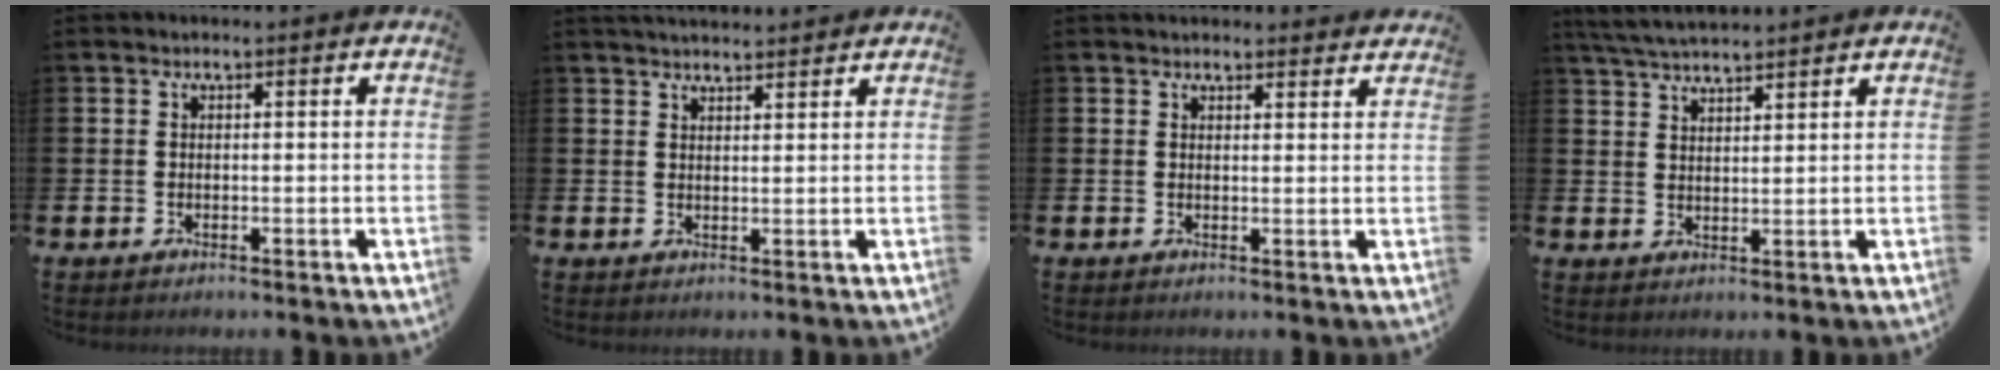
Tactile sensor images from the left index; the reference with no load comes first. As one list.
[{"total": 2.8, "force": [2.7, 0.3, 0.3], "torque": [0.000, -0.016, 0.047]}, {"total": 1.9, "force": [1.9, 0.5, 0.1], "torque": [0.007, -0.009, 0.032]}, {"total": 4.5, "force": [4.4, 0.4, 1.1], "torque": [-0.028, -0.019, 0.079]}]